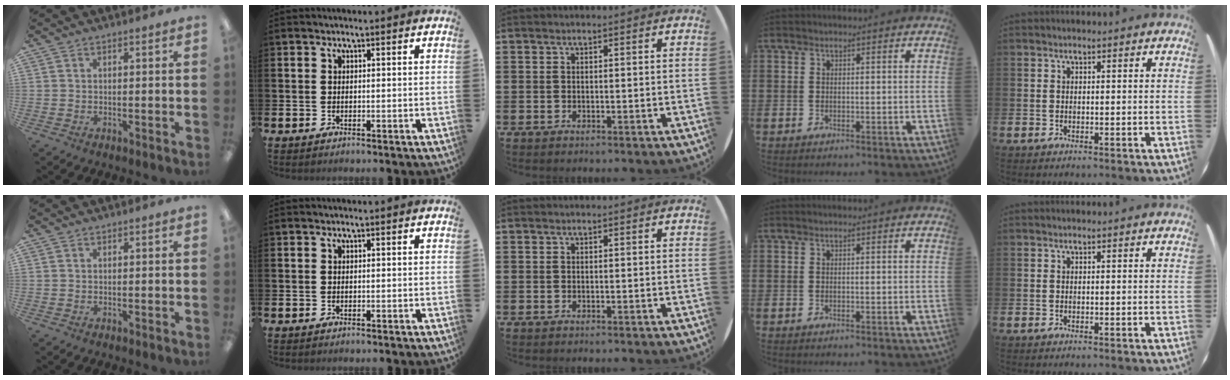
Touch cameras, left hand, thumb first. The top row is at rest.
{}